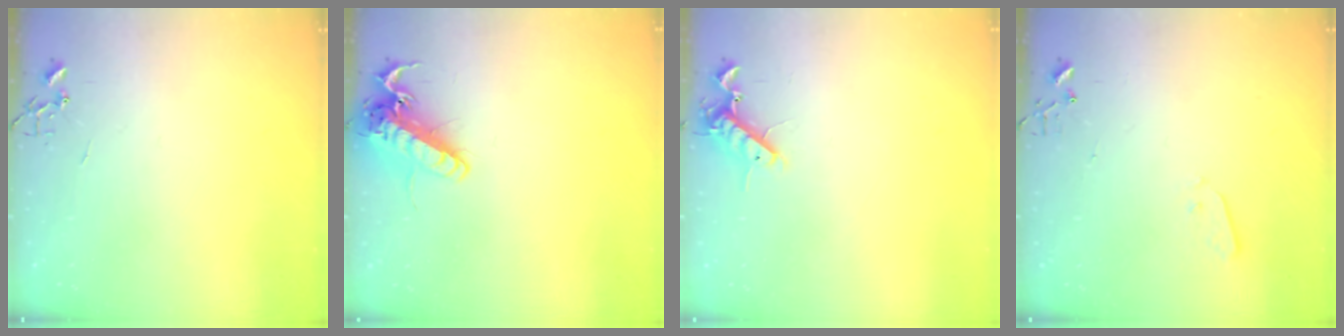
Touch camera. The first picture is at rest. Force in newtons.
{"total": 14.6, "press": 14.4, "slide": 2.4}
{"total": 10.0, "press": 9.8, "slide": 1.5}
{"total": 2.9, "press": 2.8, "slide": 0.8}